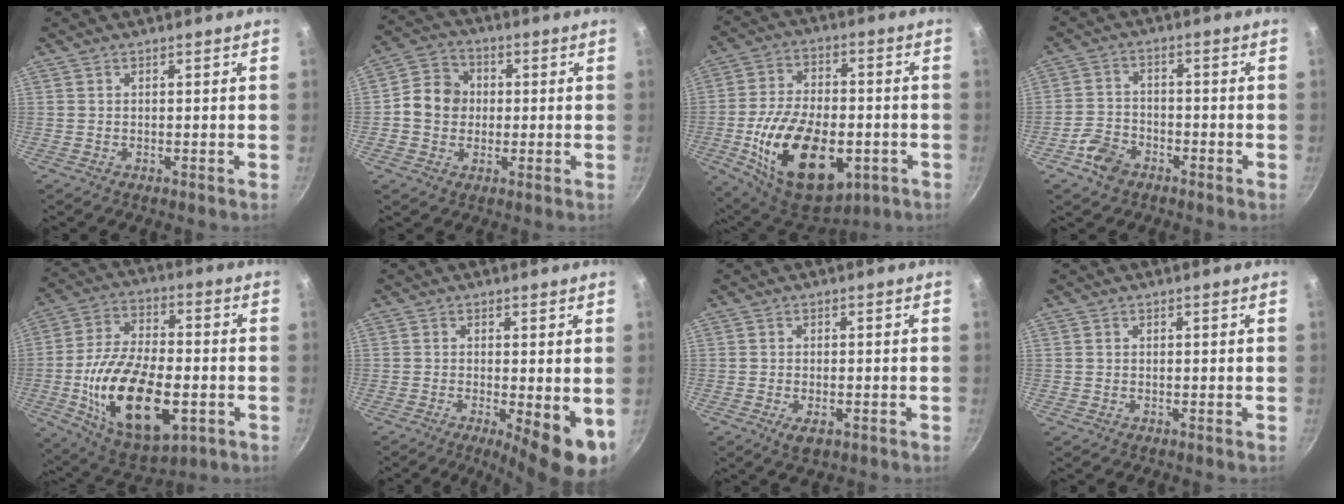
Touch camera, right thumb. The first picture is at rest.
{"total": 8.3, "force": [0.0, 7.3, 3.9], "torque": [-0.038, 0.014, -0.019]}
{"total": 23.8, "force": [-6.2, 13.8, 18.3], "torque": [-0.301, 0.016, -0.089]}
{"total": 6.1, "force": [-3.6, 4.0, 2.7], "torque": [-0.050, 0.033, -0.073]}
{"total": 22.9, "force": [-5.4, 11.8, 18.8], "torque": [-0.327, 0.017, -0.083]}
{"total": 9.4, "force": [-2.0, 2.7, 8.7], "torque": [-0.104, -0.008, -0.018]}
{"total": 3.5, "force": [-1.5, 1.8, 2.7], "torque": [-0.044, 0.000, -0.021]}
{"total": 0.0}